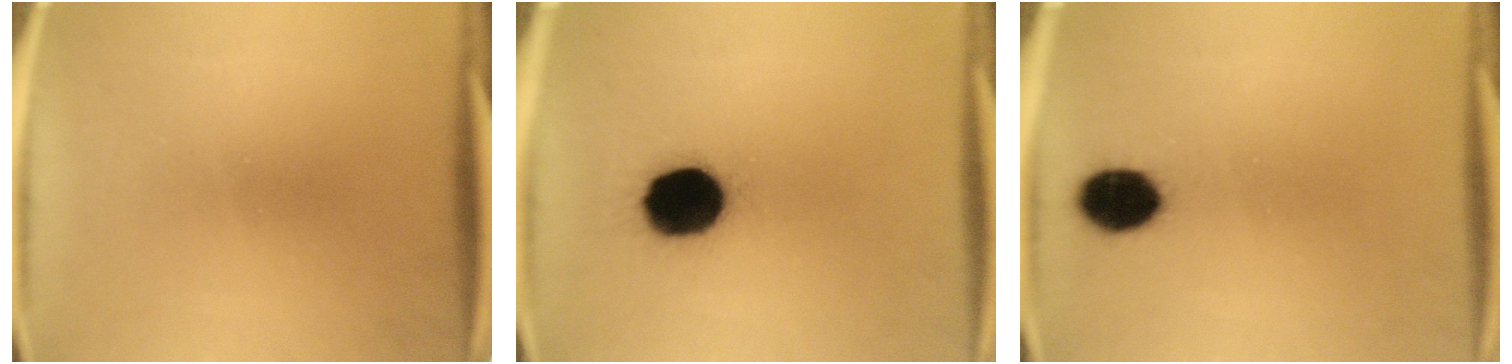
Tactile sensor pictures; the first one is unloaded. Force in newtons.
{"total": 15.7}
{"total": 7.9}